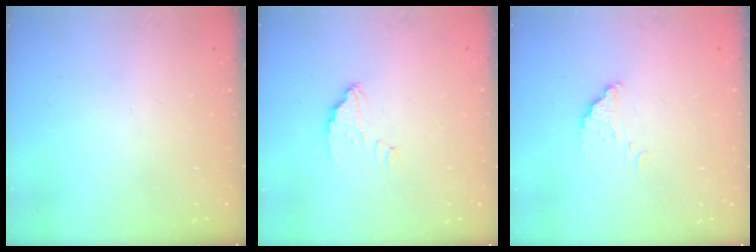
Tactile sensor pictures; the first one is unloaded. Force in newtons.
{"total": 4.7, "press": 4.6, "slide": 0.6}
{"total": 1.6, "press": 1.6, "slide": 0.1}